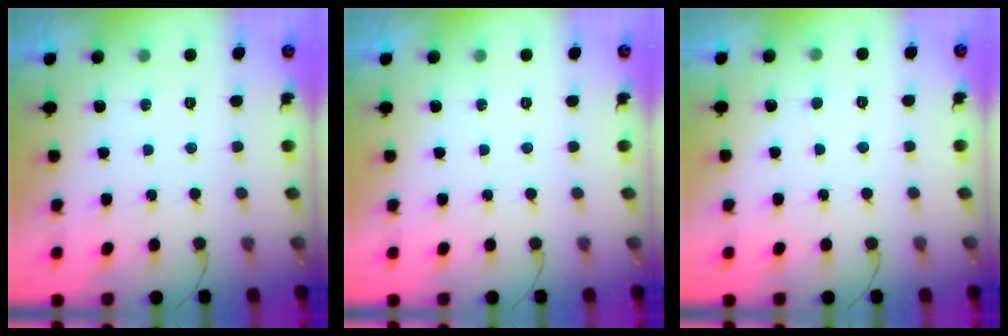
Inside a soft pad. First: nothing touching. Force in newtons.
{"total": 0.0}
{"total": 3.1, "press": 3.1, "slide": 0.3}